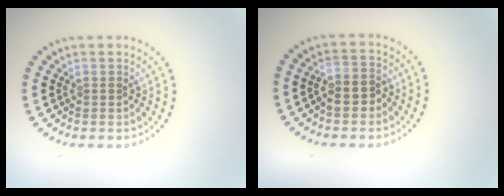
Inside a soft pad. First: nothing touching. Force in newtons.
{"total": 2.5, "press": 2.4, "slide": 0.8}